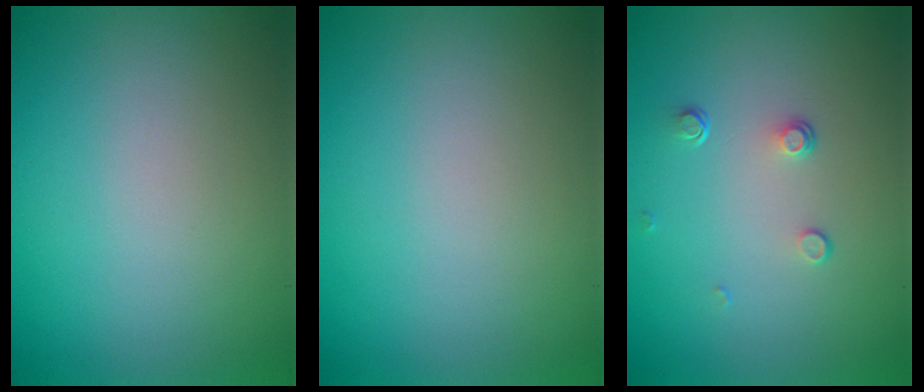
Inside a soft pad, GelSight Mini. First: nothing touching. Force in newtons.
{"total": 0.0}
{"total": 1.0, "press": 0.7, "slide": 0.8}